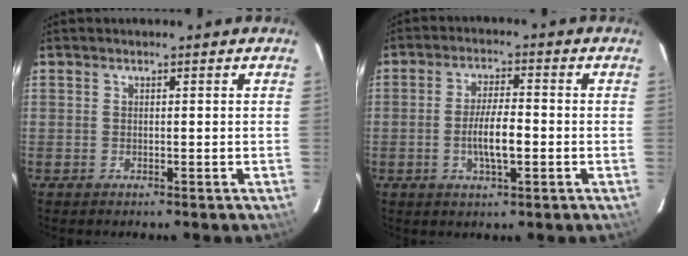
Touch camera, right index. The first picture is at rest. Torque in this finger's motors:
{"motor_torque": [1.43, -0.34, 0.74, 0.16]}